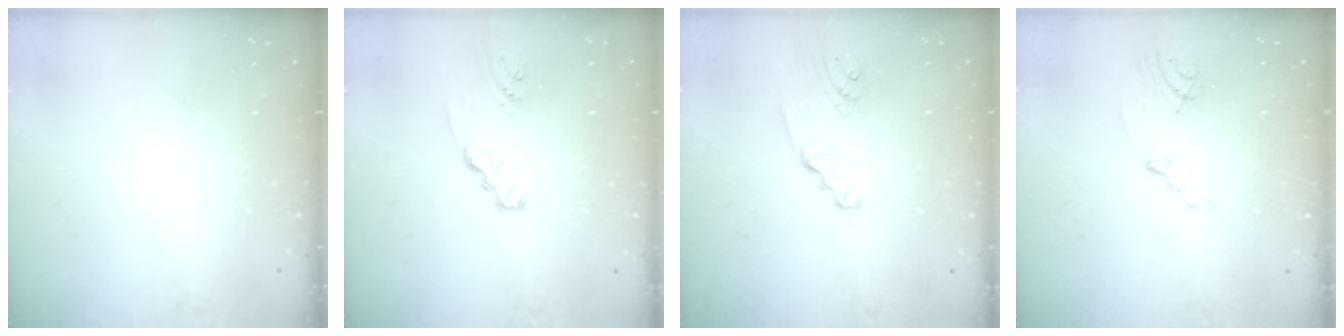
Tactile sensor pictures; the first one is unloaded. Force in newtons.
{"total": 2.1, "press": 2.1, "slide": 0.2}
{"total": 2.3, "press": 2.3, "slide": 0.2}
{"total": 4.8, "press": 1.7, "slide": 4.5}